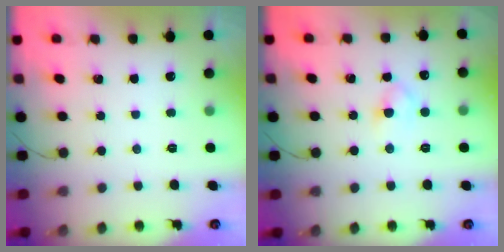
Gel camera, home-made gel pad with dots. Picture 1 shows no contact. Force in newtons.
{"total": 3.5, "press": 3.2, "slide": 1.3}